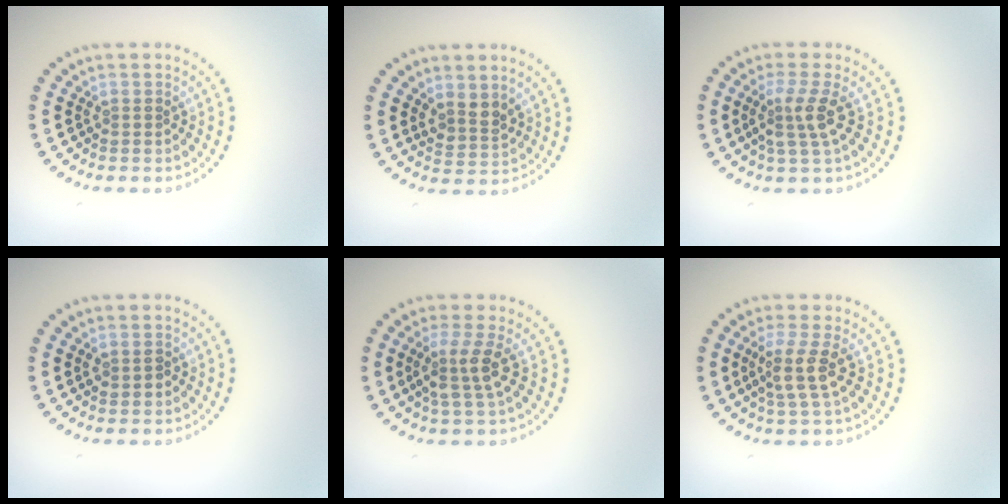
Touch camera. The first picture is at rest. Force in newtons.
{"total": 2.2, "press": 1.8, "slide": 1.2}
{"total": 2.7, "press": 2.0, "slide": 1.8}
{"total": 1.2, "press": 1.2, "slide": 0.2}
{"total": 2.9, "press": 2.3, "slide": 1.8}
{"total": 3.0, "press": 2.4, "slide": 1.7}